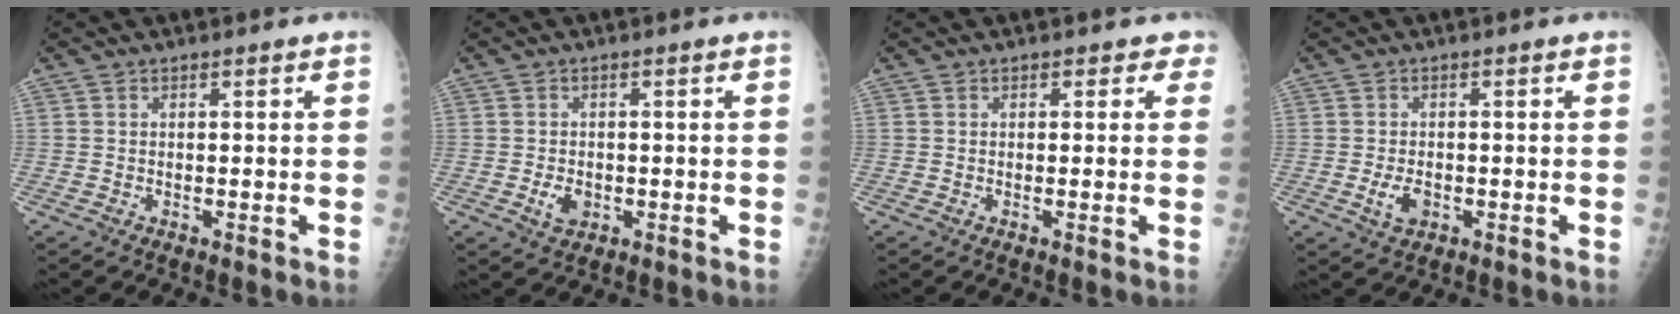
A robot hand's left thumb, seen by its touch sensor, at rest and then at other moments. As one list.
[{"total": 3.2, "force": [-0.8, 2.4, 2.1], "torque": [-0.030, 0.001, -0.008]}, {"total": 2.0, "force": [1.2, 1.5, 0.7], "torque": [0.023, 0.000, 0.004]}, {"total": 3.4, "force": [-0.9, 2.2, 2.5], "torque": [-0.044, -0.001, -0.011]}]